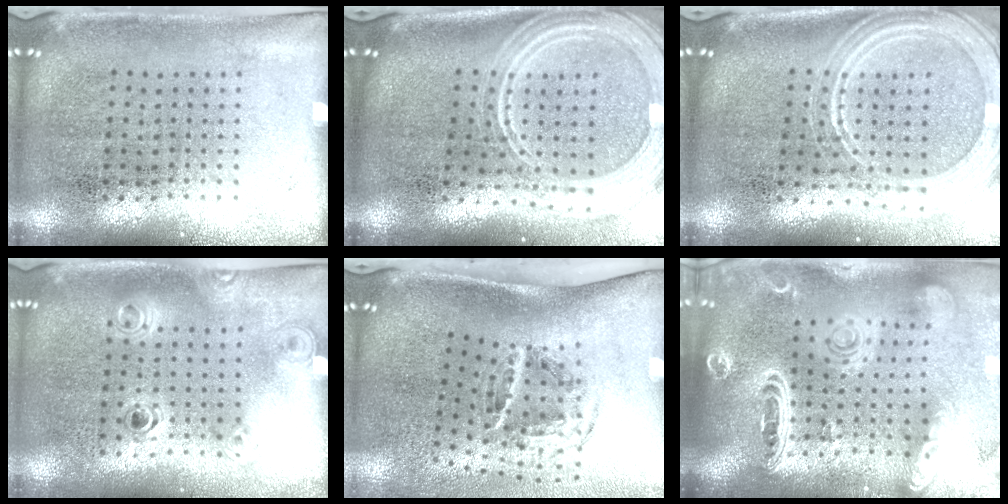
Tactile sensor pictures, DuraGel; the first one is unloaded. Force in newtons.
{"total": 3.1, "press": 2.5, "slide": 1.9}
{"total": 2.3, "press": 2.0, "slide": 1.0}
{"total": 1.2, "press": 1.0, "slide": 0.6}
{"total": 2.0, "press": 1.2, "slide": 1.6}
{"total": 3.7, "press": 2.9, "slide": 2.3}